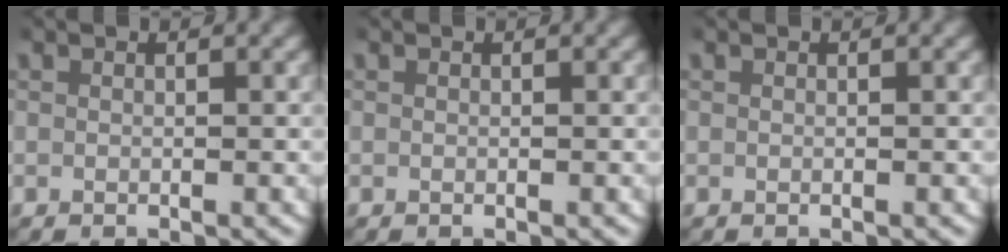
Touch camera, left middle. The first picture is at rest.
{"total": 0.0}
{"total": 0.0}